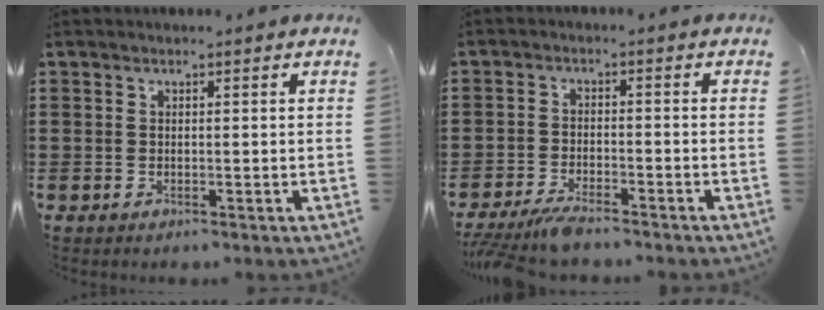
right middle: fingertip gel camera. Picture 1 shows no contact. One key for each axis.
{"total": 3.7, "fx": -3.5, "fy": 0.3, "fz": 1.4, "tx": -0.038, "ty": -0.007, "tz": -0.072}